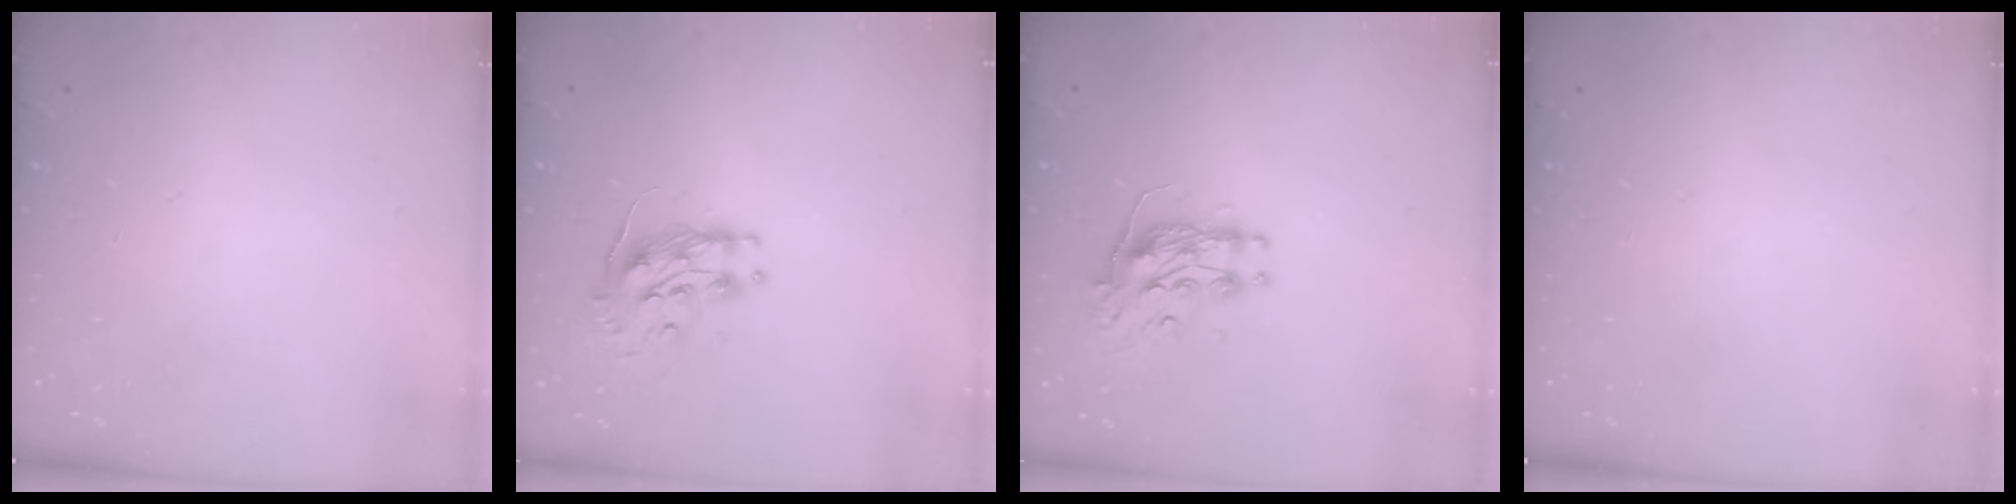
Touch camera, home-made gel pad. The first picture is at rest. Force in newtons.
{"total": 9.7, "press": 9.7, "slide": 0.8}
{"total": 10.0, "press": 10.0, "slide": 0.0}
{"total": 0.0}